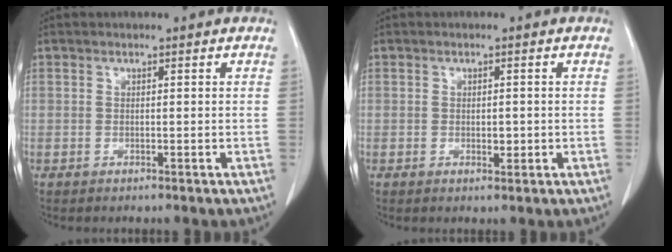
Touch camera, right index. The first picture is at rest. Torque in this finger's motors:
{"motor_torque": [-0.05, 0.00, 0.00, -0.01]}